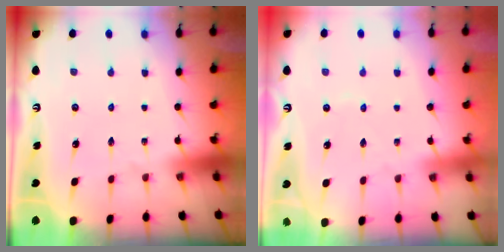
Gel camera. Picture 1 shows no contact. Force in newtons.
{"total": 2.6, "press": 2.5, "slide": 0.5}